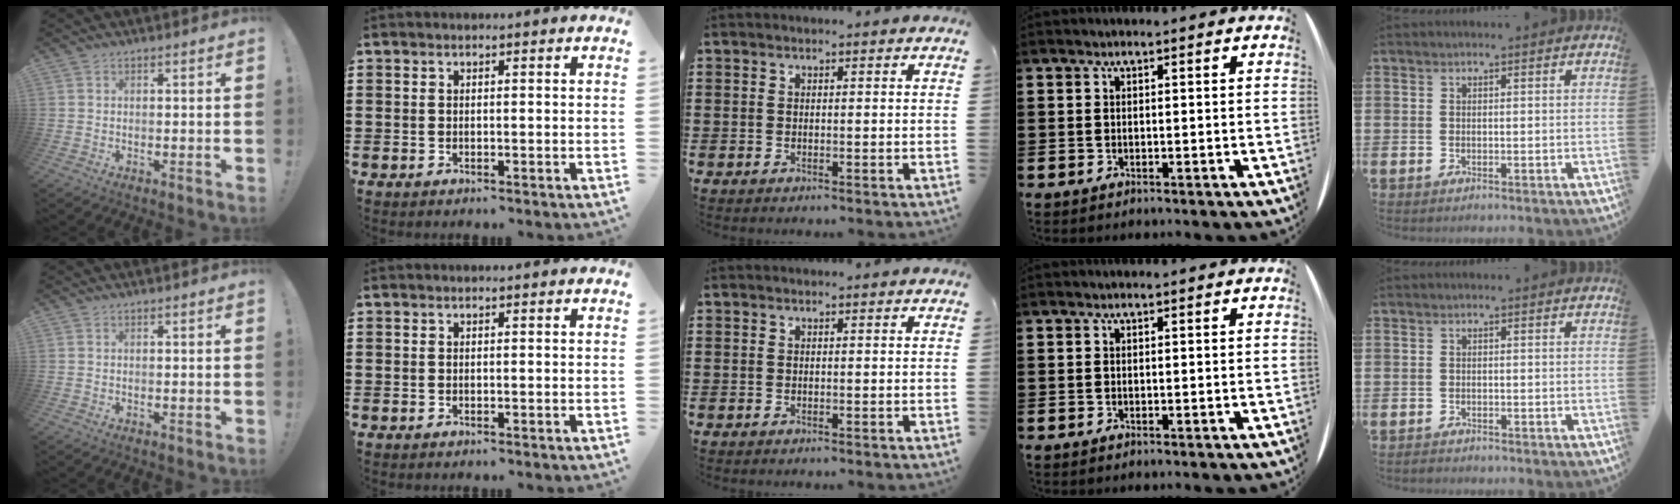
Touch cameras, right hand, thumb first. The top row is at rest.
{"little": {"total": 0.6, "force": [-0.6, 0.2, 0.1], "torque": [-0.003, -0.002, -0.012]}}